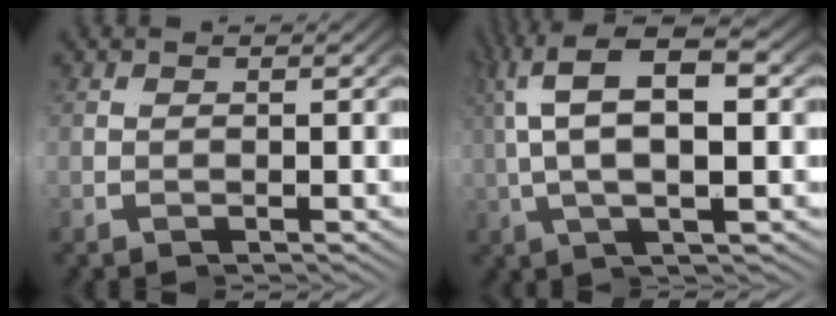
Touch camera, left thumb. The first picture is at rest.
{"total": 7.5, "force": [4.0, 0.3, 6.4], "torque": [-0.113, 0.037, 0.046]}